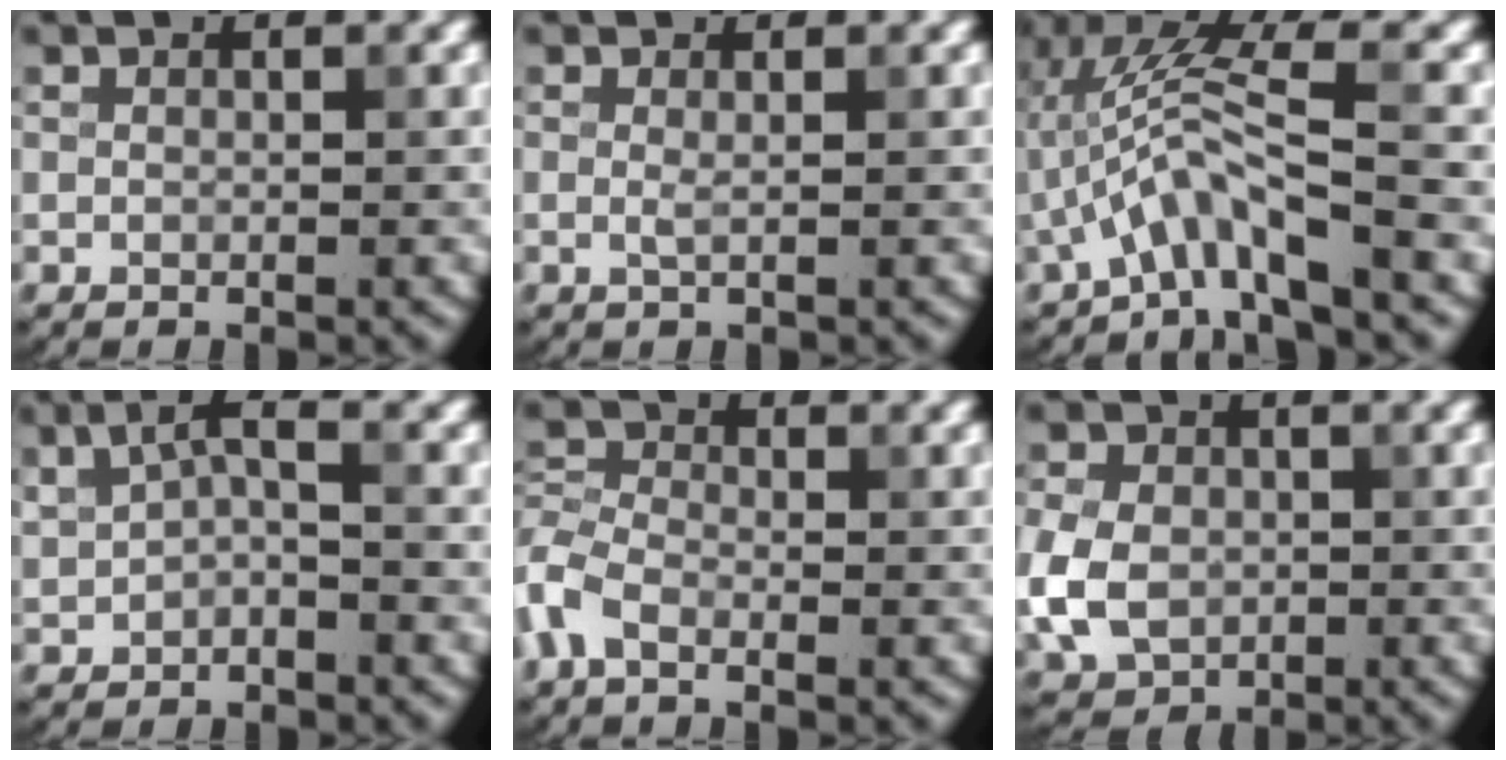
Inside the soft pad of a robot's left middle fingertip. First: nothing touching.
{"total": 0.7, "force": [0.0, 0.1, 0.7], "torque": [-0.016, -0.002, 0.000]}
{"total": 5.5, "force": [-2.2, 0.8, 4.9], "torque": [-0.105, 0.019, -0.043]}
{"total": 2.9, "force": [0.4, 1.5, 2.5], "torque": [-0.049, 0.008, 0.005]}
{"total": 3.6, "force": [-1.9, 2.1, 2.2], "torque": [-0.055, 0.005, -0.058]}
{"total": 6.2, "force": [-0.9, 4.9, 3.7], "torque": [-0.096, -0.002, -0.026]}